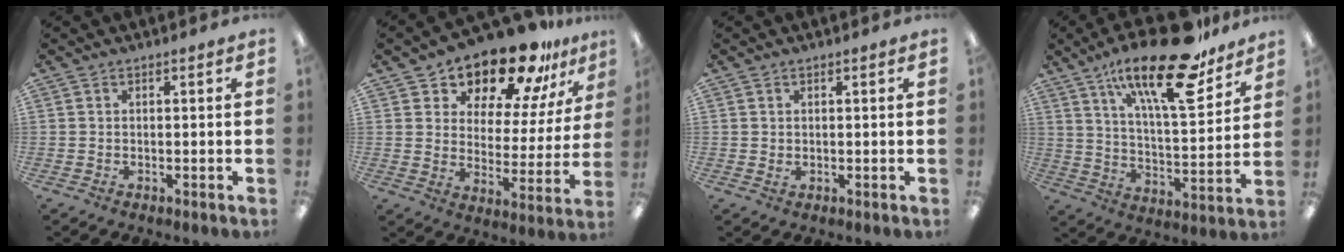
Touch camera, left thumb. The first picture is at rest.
{"total": 17.0, "force": [15.0, 5.8, 5.7], "torque": [-0.105, -0.119, 0.263]}
{"total": 0.9, "force": [0.4, 0.6, 0.5], "torque": [-0.002, -0.001, 0.004]}
{"total": 24.8, "force": [16.2, 8.2, 16.8], "torque": [-0.267, -0.091, 0.265]}